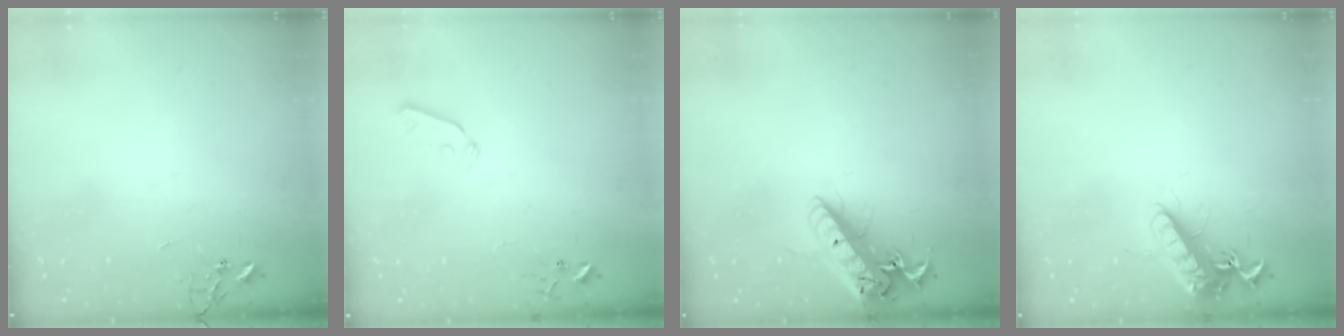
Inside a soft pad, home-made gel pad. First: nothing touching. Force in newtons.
{"total": 4.3, "press": 4.3, "slide": 0.7}
{"total": 19.7, "press": 19.5, "slide": 2.7}
{"total": 14.3, "press": 14.1, "slide": 2.1}